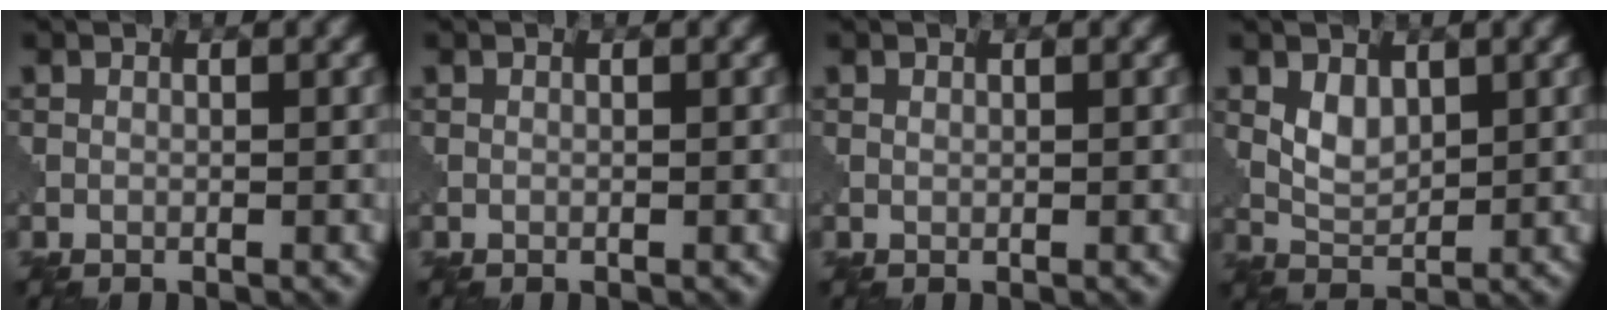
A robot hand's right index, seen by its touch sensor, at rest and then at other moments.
{"total": 0.0}
{"total": 0.0}
{"total": 2.6, "force": [1.0, 1.6, 1.8], "torque": [-0.038, -0.005, 0.024]}